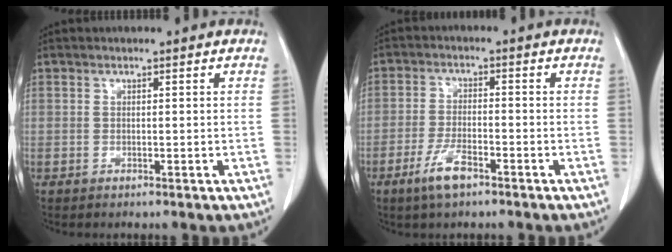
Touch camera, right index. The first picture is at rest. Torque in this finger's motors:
{"motor_torque": [-0.07, 0.03, 0.08, 0.02]}